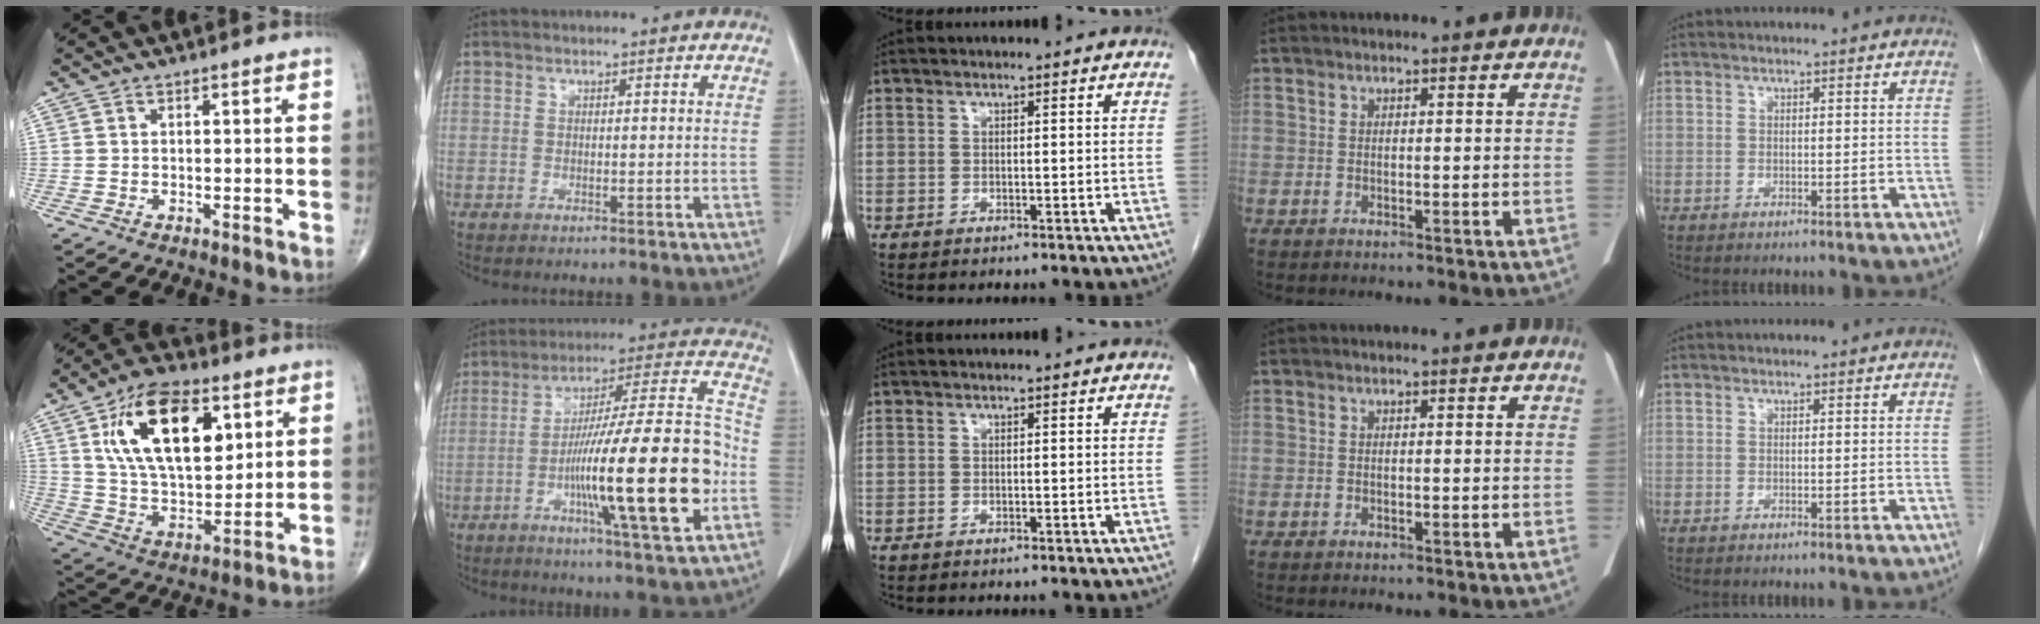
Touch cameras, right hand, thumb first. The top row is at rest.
{"thumb": {"total": 21.0, "force": [7.7, 11.0, 16.1], "torque": [-0.242, -0.026, 0.136]}, "index": {"total": 23.1, "force": [-5.9, 1.3, 22.3], "torque": [-0.341, -0.002, -0.095]}}